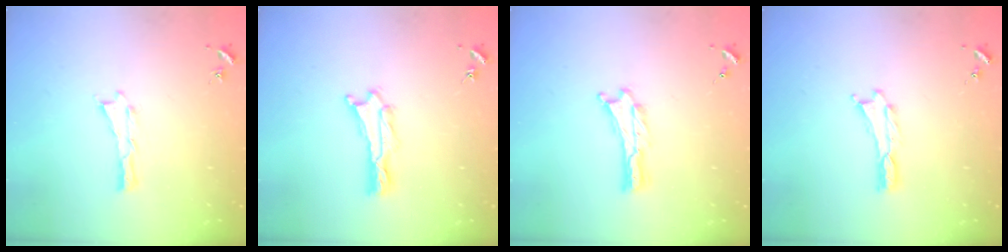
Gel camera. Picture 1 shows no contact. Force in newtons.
{"total": 1.0, "press": 1.0, "slide": 0.1}
{"total": 0.0}
{"total": 0.0}